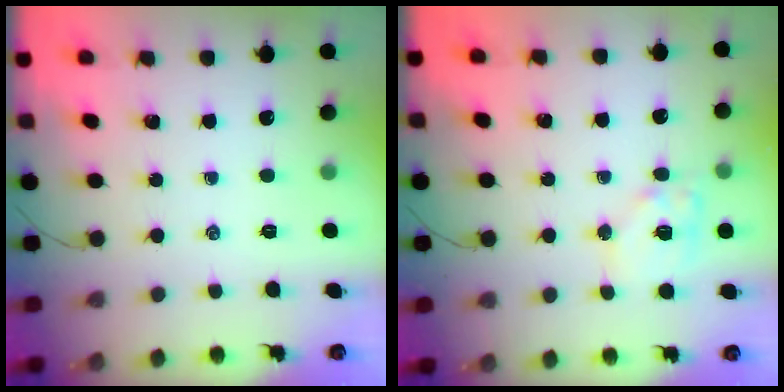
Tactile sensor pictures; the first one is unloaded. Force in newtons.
{"total": 10.4, "press": 10.3, "slide": 1.5}